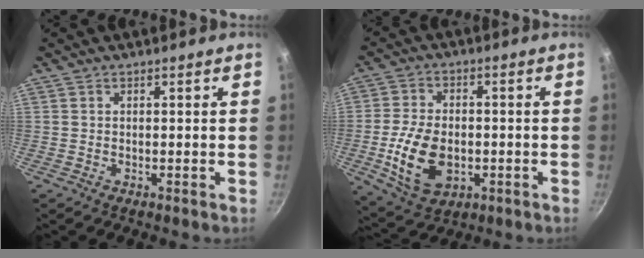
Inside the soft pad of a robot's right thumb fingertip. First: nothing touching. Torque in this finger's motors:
{"motor_torque": [-0.21, 0.45, 0.52, 0.45, 0.09]}